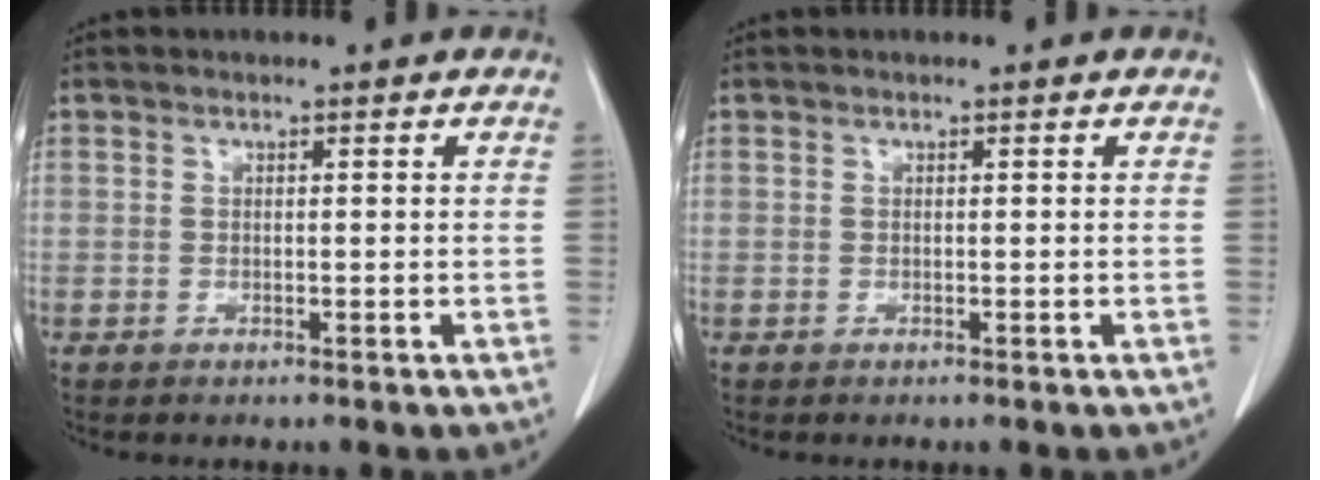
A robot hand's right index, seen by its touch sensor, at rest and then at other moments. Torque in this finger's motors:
{"motor_torque": [0.00, 0.00, 0.00, 0.00]}